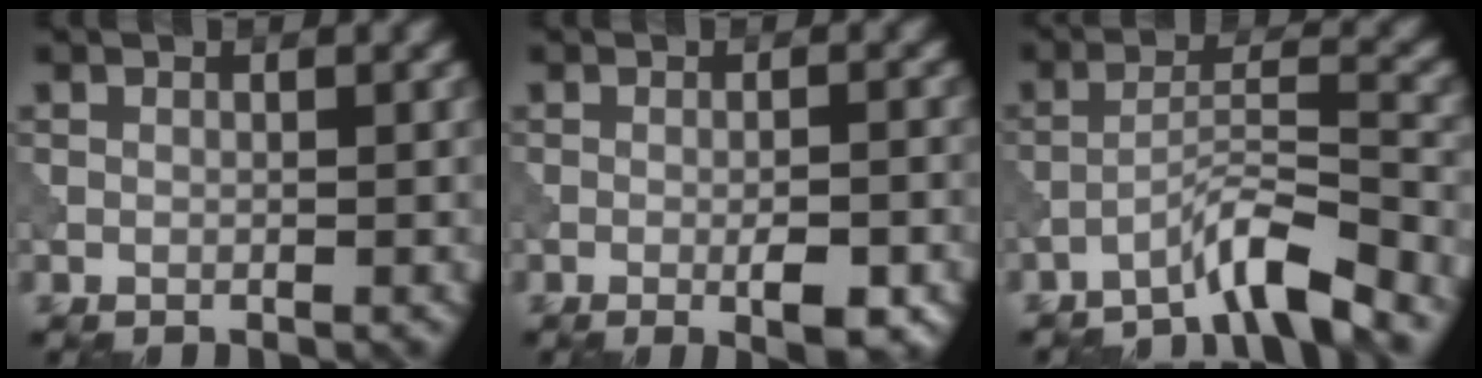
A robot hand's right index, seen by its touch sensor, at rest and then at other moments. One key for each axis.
{"total": 3.1, "fx": -1.2, "fy": 0.6, "fz": 2.8, "tx": -0.045, "ty": 0.001, "tz": -0.019}
{"total": 5.0, "fx": -4.1, "fy": 0.3, "fz": 3.0, "tx": -0.050, "ty": 0.014, "tz": -0.084}